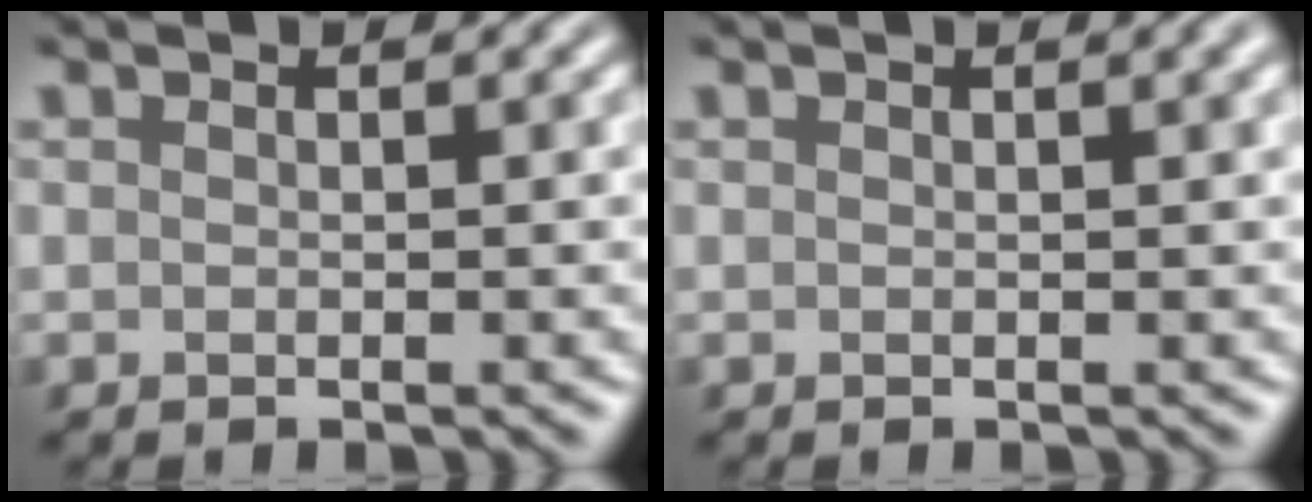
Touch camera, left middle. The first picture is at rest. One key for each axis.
{"total": 2.5, "fx": 1.3, "fy": 1.0, "fz": 1.9, "tx": -0.008, "ty": 0.005, "tz": 0.000}